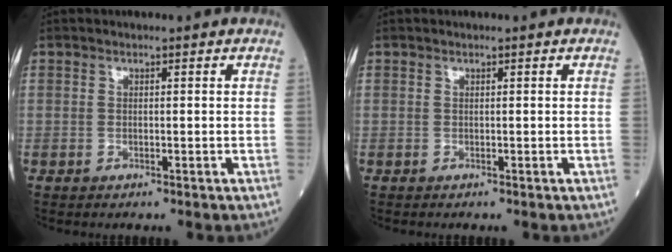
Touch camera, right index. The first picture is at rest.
{"total": 0.0}